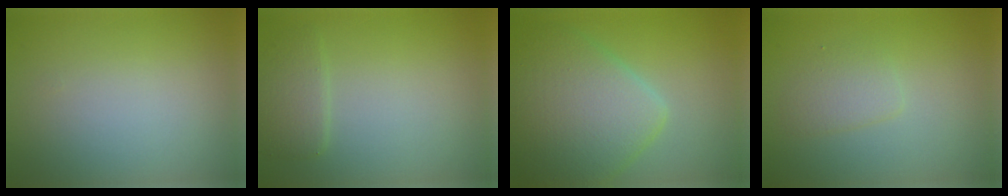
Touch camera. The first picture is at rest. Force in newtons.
{"total": 2.0, "press": 2.0, "slide": 0.1}
{"total": 7.4, "press": 7.4, "slide": 0.4}
{"total": 1.7, "press": 1.7, "slide": 0.1}